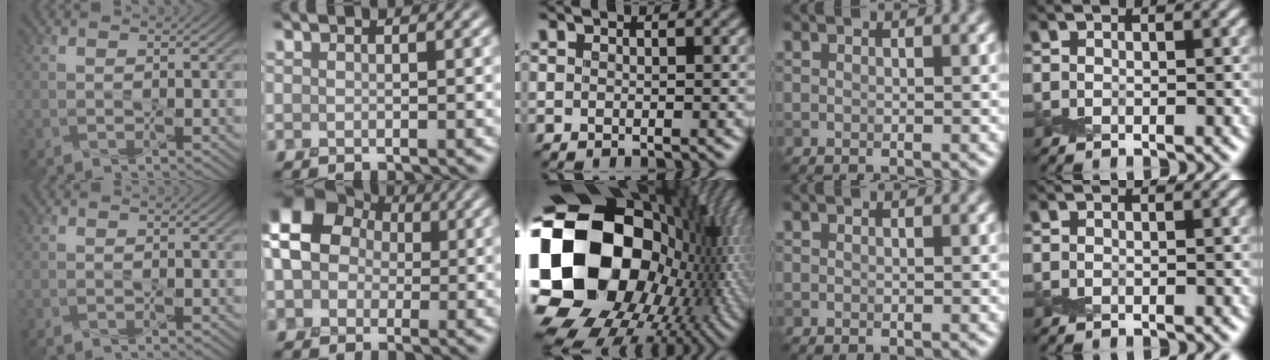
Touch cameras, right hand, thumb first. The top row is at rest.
{"index": {"total": 12.0, "force": [1.5, 10.5, 5.6], "torque": [-0.121, 0.029, -0.017]}, "middle": {"total": 23.2, "force": [-1.9, 17.6, 14.9], "torque": [-0.326, -0.015, -0.027]}}